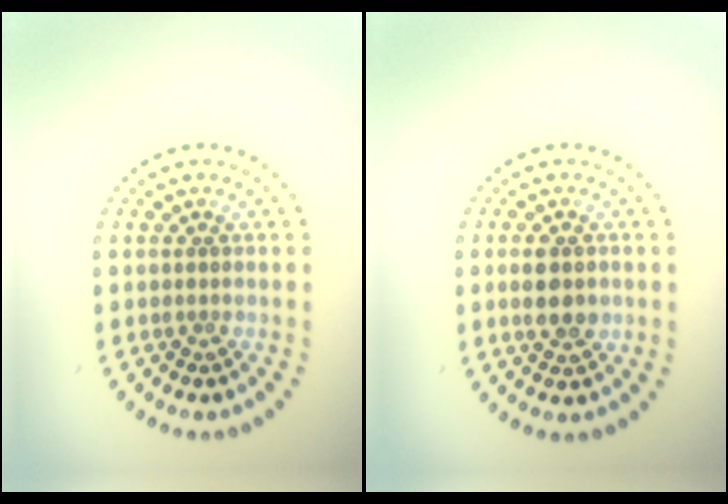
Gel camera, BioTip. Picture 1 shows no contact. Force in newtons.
{"total": 3.0, "press": 3.0, "slide": 0.2}